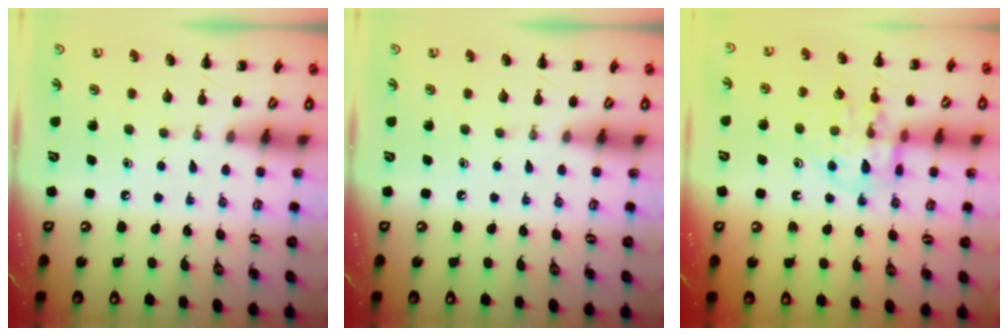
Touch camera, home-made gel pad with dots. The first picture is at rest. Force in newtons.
{"total": 0.0}
{"total": 11.8, "press": 11.6, "slide": 1.7}